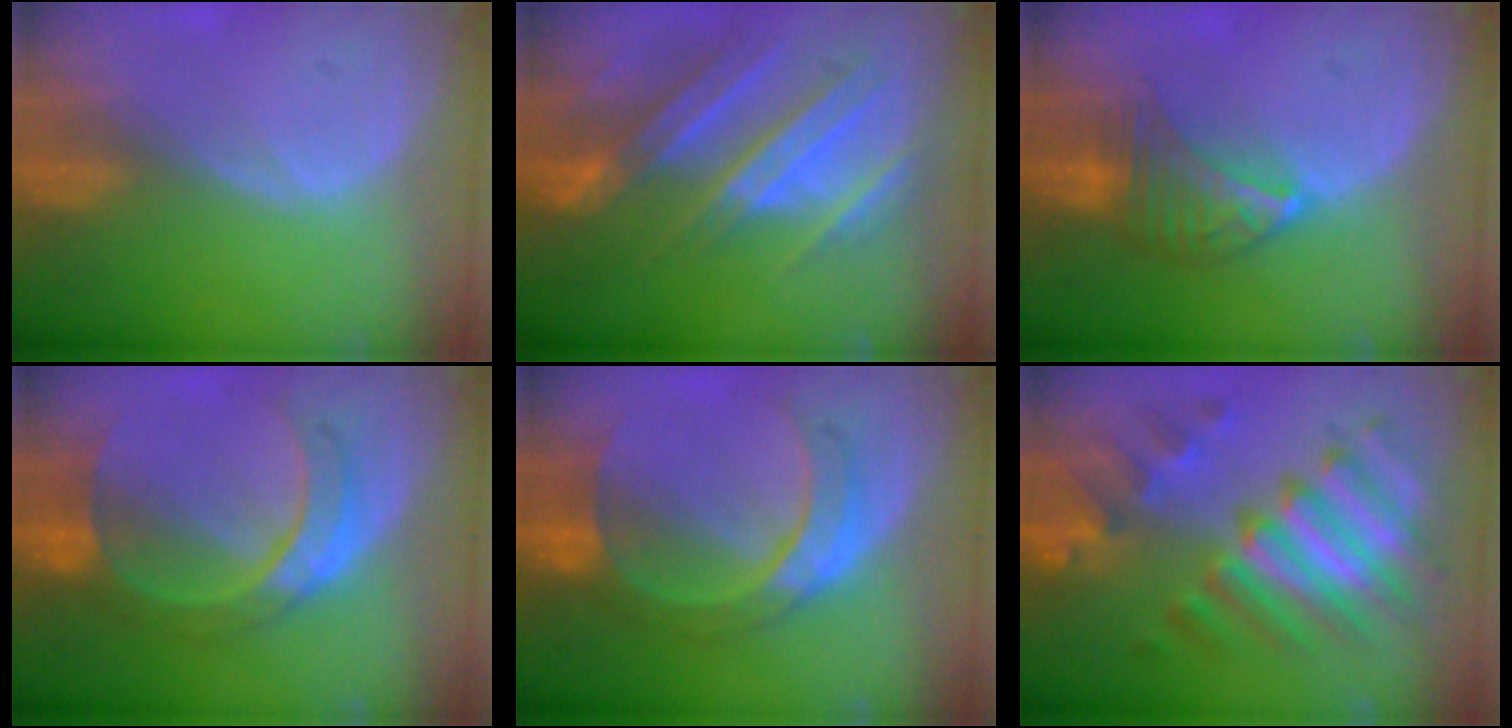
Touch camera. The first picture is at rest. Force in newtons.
{"total": 10.5, "press": 9.6, "slide": 4.3}
{"total": 6.8, "press": 6.2, "slide": 2.8}
{"total": 7.8, "press": 7.8, "slide": 0.3}
{"total": 7.8, "press": 7.8, "slide": 0.3}
{"total": 11.8, "press": 11.8, "slide": 1.2}